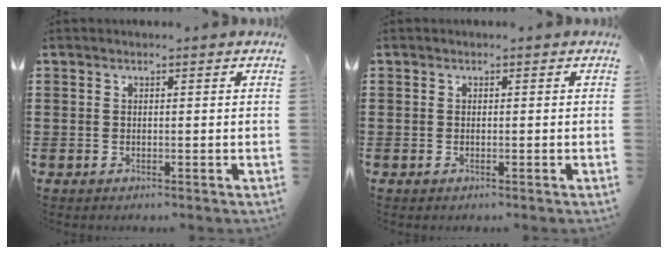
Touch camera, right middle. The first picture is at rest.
{"total": 0.0}